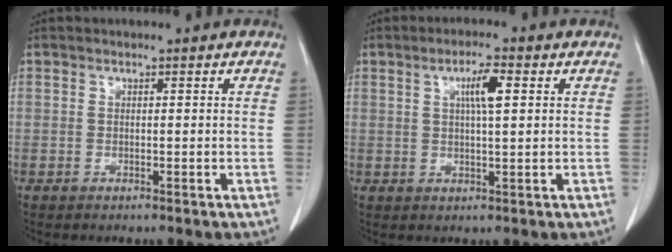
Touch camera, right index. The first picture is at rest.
{"total": 4.5, "force": [1.4, 0.4, 4.2], "torque": [-0.076, 0.002, 0.024]}